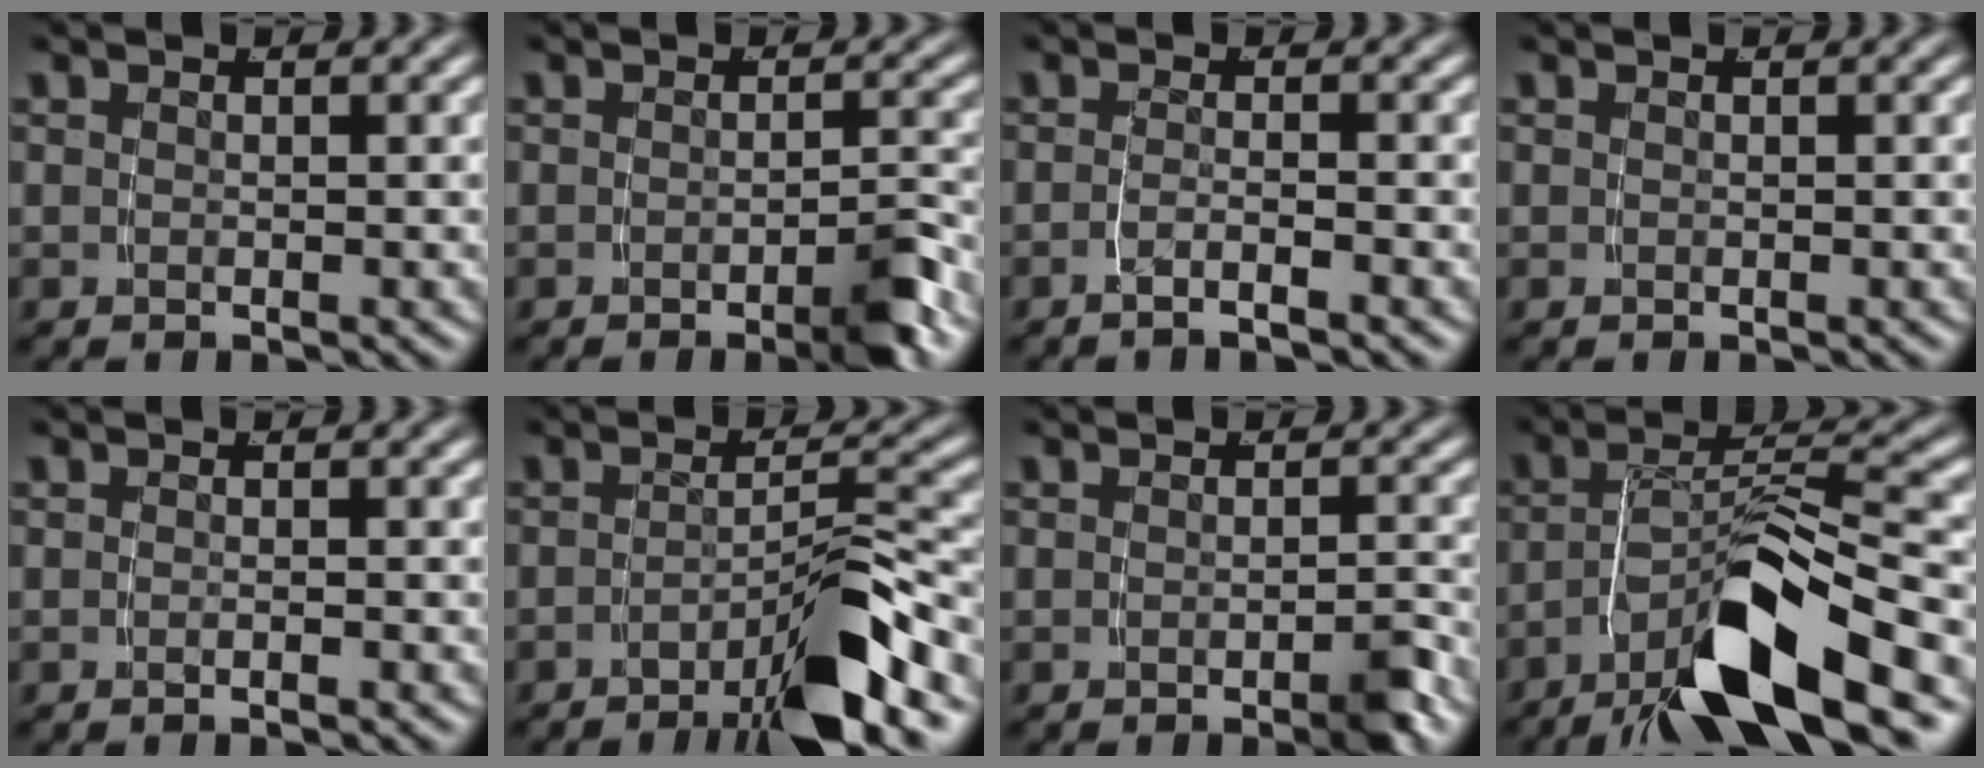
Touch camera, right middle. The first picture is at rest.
{"total": 2.7, "force": [-1.7, 0.1, 2.0], "torque": [-0.024, 0.000, -0.034]}
{"total": 2.1, "force": [-1.8, -0.8, 0.8], "torque": [-0.020, -0.006, -0.031]}
{"total": 0.0}
{"total": 0.6, "force": [-0.5, -0.3, 0.0], "torque": [-0.004, 0.003, -0.010]}
{"total": 5.8, "force": [-3.8, 0.0, 4.4], "torque": [-0.053, -0.001, -0.060]}
{"total": 1.8, "force": [-1.3, 0.0, 1.3], "torque": [-0.017, 0.001, -0.025]}
{"total": 8.6, "force": [-4.9, 1.8, 6.8], "torque": [-0.094, 0.000, -0.078]}